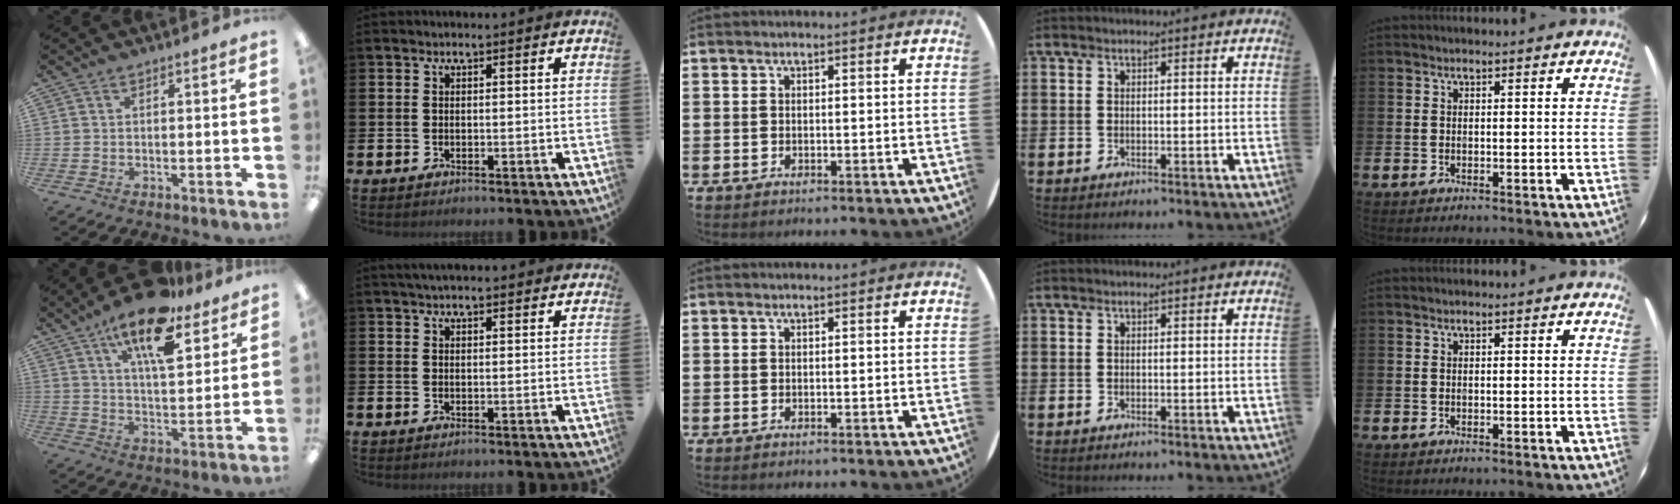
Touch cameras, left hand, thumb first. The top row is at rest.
{"thumb": {"total": 16.6, "force": [11.3, 6.1, 10.4], "torque": [-0.173, -0.051, 0.189]}, "index": {"total": 2.7, "force": [2.6, 0.4, 0.6], "torque": [-0.017, -0.003, 0.047]}}